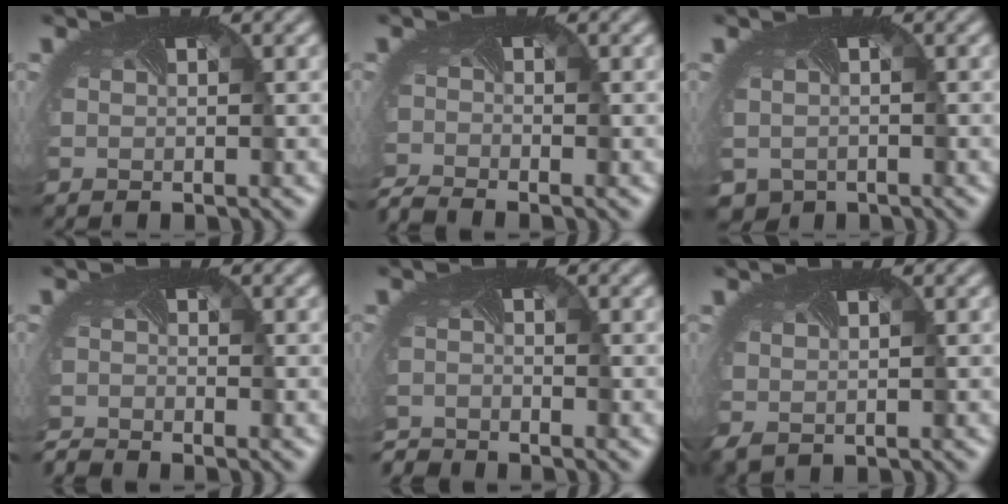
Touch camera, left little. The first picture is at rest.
{"total": 2.8, "force": [-2.8, 0.0, 0.5], "torque": [-0.019, -0.023, -0.062]}
{"total": 2.3, "force": [-1.4, 1.8, 0.6], "torque": [-0.015, -0.018, -0.020]}
{"total": 2.4, "force": [-2.3, -0.3, -0.3], "torque": [-0.006, -0.021, -0.052]}
{"total": 2.8, "force": [-2.7, -0.2, -0.5], "torque": [-0.003, -0.021, -0.057]}
{"total": 1.1, "force": [0.0, 0.7, 0.8], "torque": [-0.027, -0.004, 0.012]}